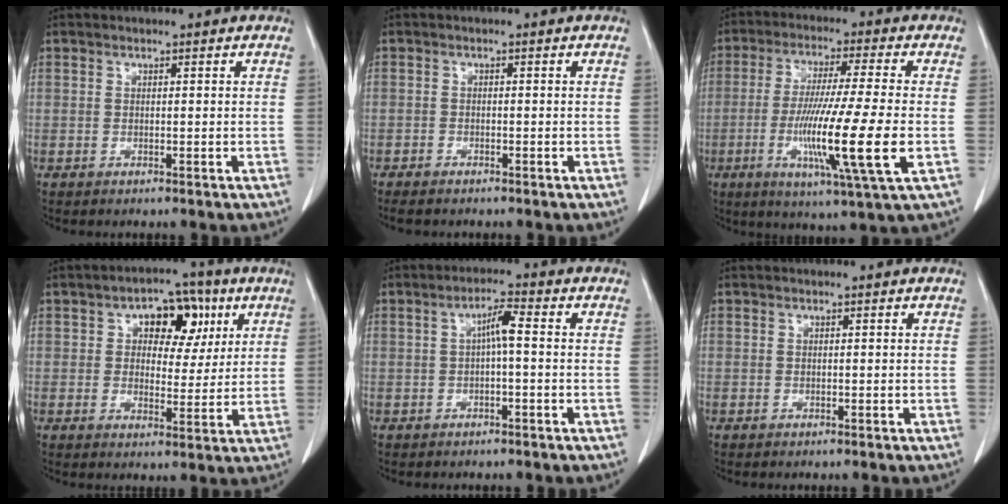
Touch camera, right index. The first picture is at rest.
{"total": 2.1, "force": [-1.8, 0.7, 0.9], "torque": [-0.015, -0.003, -0.028]}
{"total": 15.4, "force": [-3.6, -0.7, 15.0], "torque": [-0.281, -0.030, -0.069]}
{"total": 8.7, "force": [3.2, 5.1, 6.3], "torque": [-0.076, 0.024, 0.045]}
{"total": 3.5, "force": [0.0, 0.3, 3.5], "torque": [-0.061, 0.011, 0.000]}
{"total": 0.0}